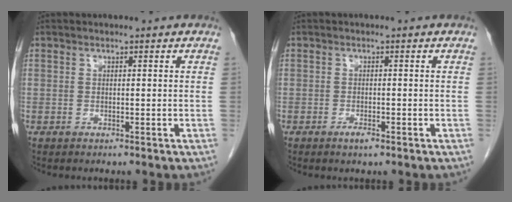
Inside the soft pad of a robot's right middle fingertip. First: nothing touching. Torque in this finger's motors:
{"motor_torque": [0.31, -0.02, 0.26, 0.05]}